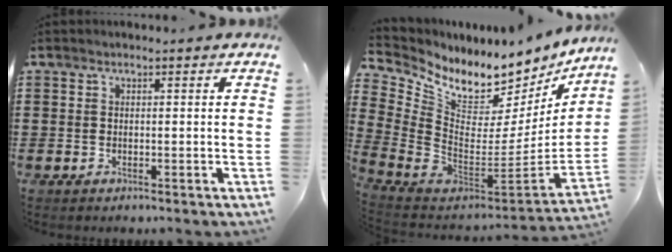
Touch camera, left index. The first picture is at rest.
{"total": 7.2, "force": [6.5, 2.3, 2.2], "torque": [-0.079, -0.077, 0.110]}